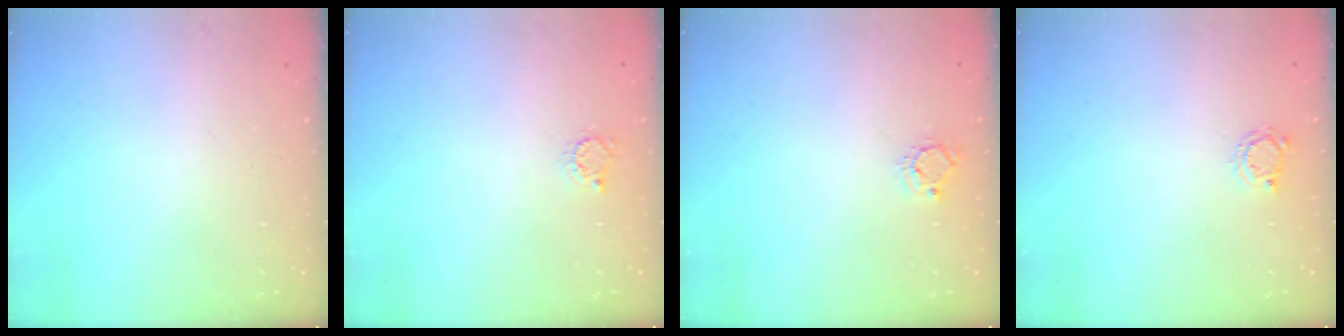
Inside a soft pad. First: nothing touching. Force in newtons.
{"total": 2.8, "press": 2.8, "slide": 0.4}
{"total": 5.6, "press": 5.6, "slide": 0.2}
{"total": 2.8, "press": 2.7, "slide": 0.4}